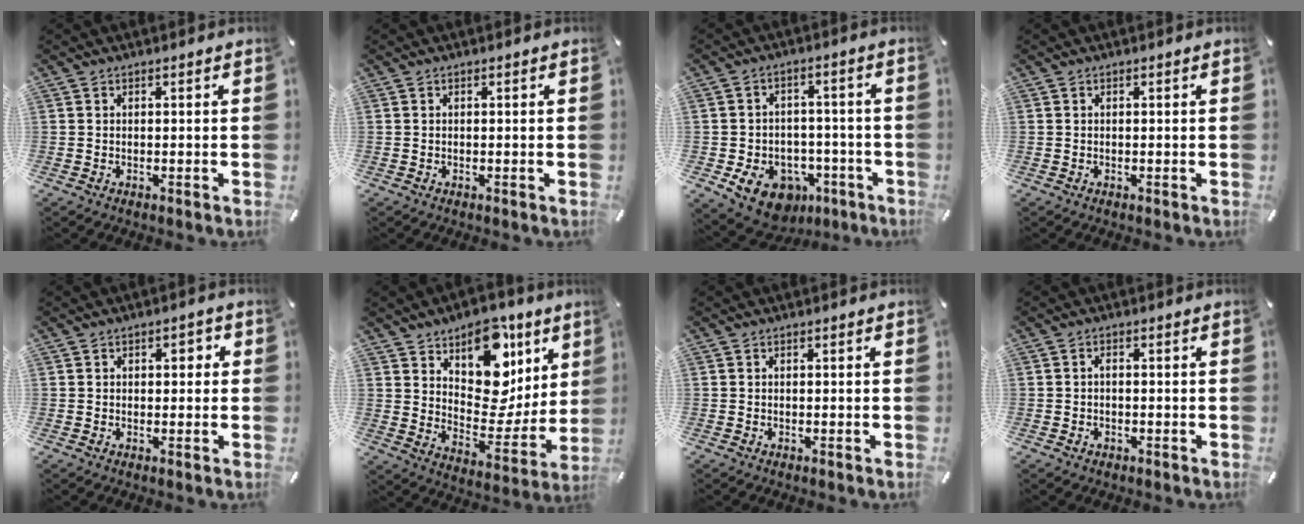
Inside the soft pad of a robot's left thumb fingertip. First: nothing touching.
{"total": 0.0}
{"total": 10.9, "force": [-5.2, 8.5, 4.5], "torque": [-0.068, 0.038, -0.081]}
{"total": 0.0}
{"total": 2.3, "force": [0.2, 1.6, 1.6], "torque": [-0.018, 0.003, -0.005]}
{"total": 16.4, "force": [8.9, 11.0, 8.2], "torque": [-0.097, -0.077, 0.155]}
{"total": 0.0}
{"total": 1.2, "force": [-0.3, 0.8, 0.8], "torque": [-0.017, 0.002, -0.008]}